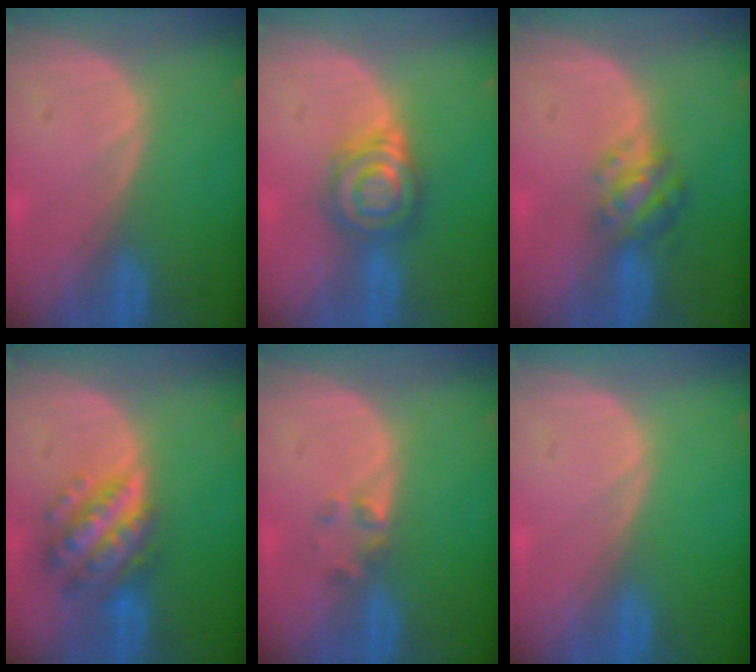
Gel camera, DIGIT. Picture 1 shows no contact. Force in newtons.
{"total": 6.3, "press": 6.3, "slide": 0.5}
{"total": 4.9, "press": 4.5, "slide": 2.0}
{"total": 7.5, "press": 7.5, "slide": 0.4}
{"total": 1.9, "press": 1.7, "slide": 0.8}
{"total": 0.0}